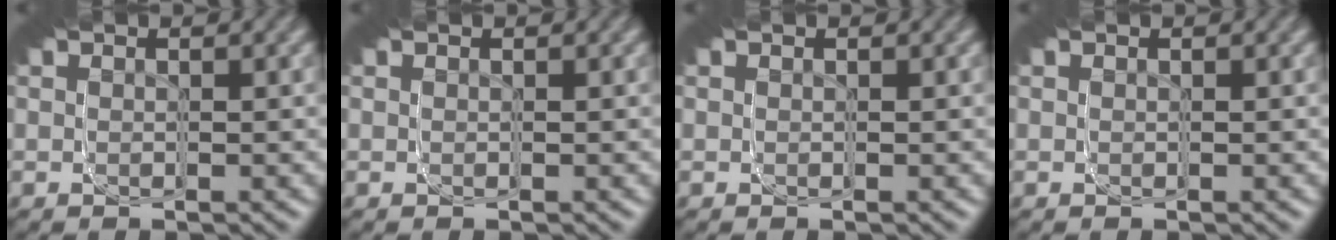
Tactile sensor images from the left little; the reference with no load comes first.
{"total": 0.0}
{"total": 0.0}
{"total": 0.0}